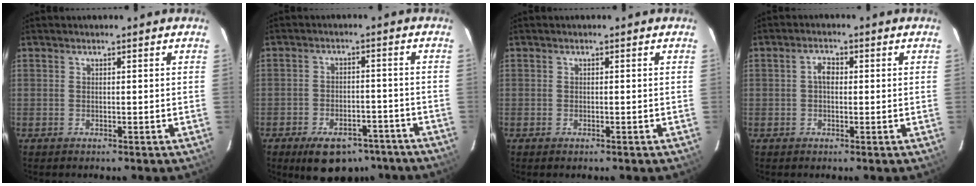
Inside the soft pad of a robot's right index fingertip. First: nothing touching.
{"total": 12.6, "force": [-9.1, 6.6, 5.8], "torque": [-0.118, 0.013, -0.115]}
{"total": 0.5, "force": [-0.4, 0.3, 0.3], "torque": [-0.005, -0.001, -0.007]}
{"total": 2.6, "force": [0.1, 1.7, 1.9], "torque": [-0.036, 0.010, 0.001]}